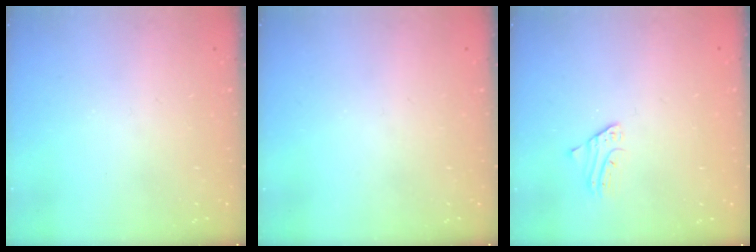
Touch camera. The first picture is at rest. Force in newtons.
{"total": 0.0}
{"total": 2.2, "press": 2.2, "slide": 0.2}